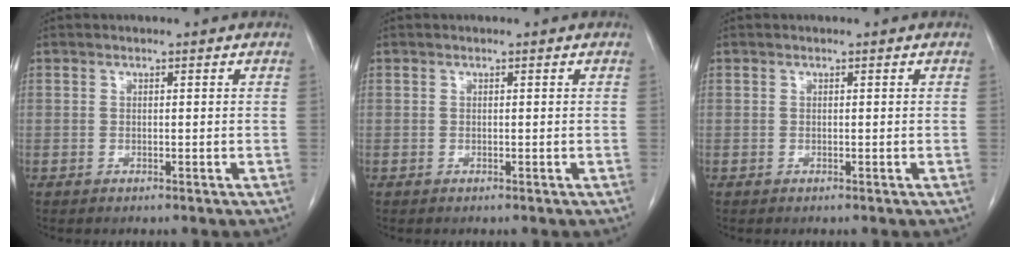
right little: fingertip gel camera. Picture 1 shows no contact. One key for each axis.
{"total": 0.0}
{"total": 0.0}